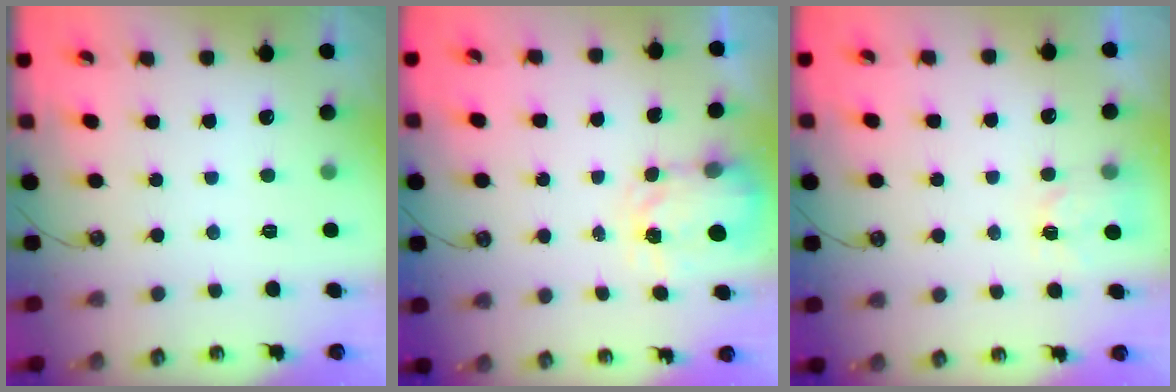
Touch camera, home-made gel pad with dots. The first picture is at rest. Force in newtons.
{"total": 3.7, "press": 3.7, "slide": 0.5}
{"total": 3.9, "press": 3.8, "slide": 0.4}